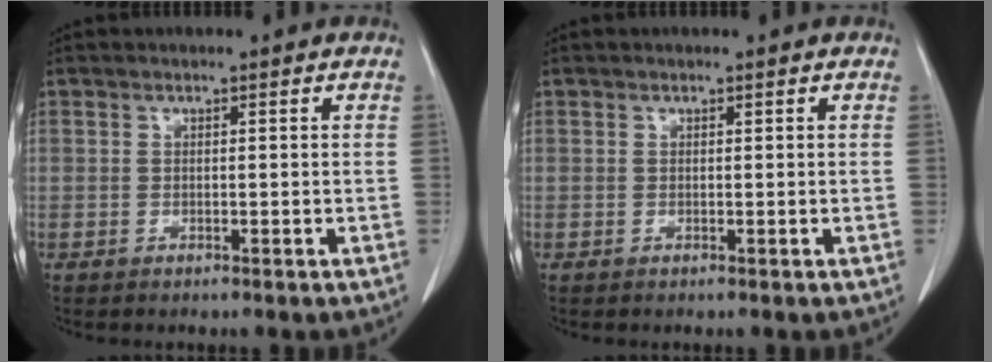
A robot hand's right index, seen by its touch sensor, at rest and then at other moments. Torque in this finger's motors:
{"motor_torque": [-0.11, -0.03, -0.08, -0.01]}